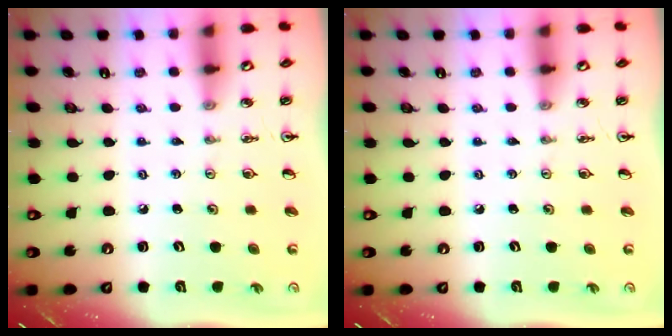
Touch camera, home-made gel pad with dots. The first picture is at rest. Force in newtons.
{"total": 0.0}